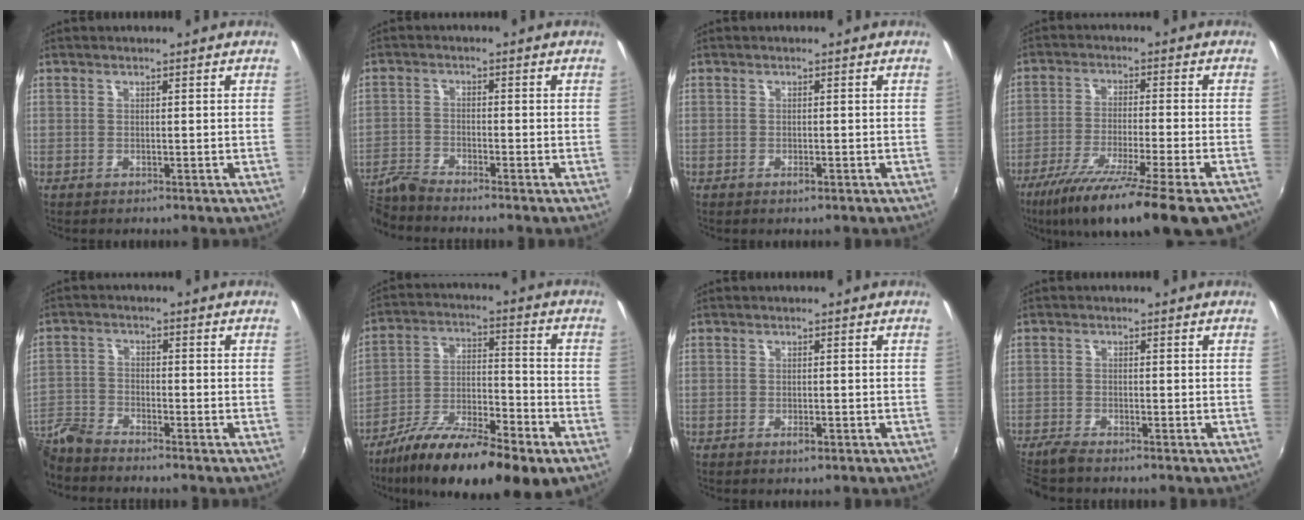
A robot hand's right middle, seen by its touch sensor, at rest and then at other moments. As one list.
[{"total": 5.1, "force": [-5.0, -0.2, 1.0], "torque": [-0.031, -0.011, -0.107]}, {"total": 0.8, "force": [-0.5, 0.2, 0.6], "torque": [-0.011, 0.000, -0.007]}, {"total": 20.4, "force": [-15.3, 1.7, 13.3], "torque": [-0.236, -0.068, -0.241]}, {"total": 7.1, "force": [-6.6, 1.2, 2.1], "torque": [-0.056, -0.006, -0.142]}, {"total": 20.4, "force": [-13.3, 4.9, 14.7], "torque": [-0.257, -0.026, -0.224]}, {"total": 1.3, "force": [-0.8, 0.4, 1.0], "torque": [-0.017, -0.001, -0.012]}, {"total": 4.7, "force": [-4.2, 0.4, 2.0], "torque": [-0.058, -0.021, -0.082]}]